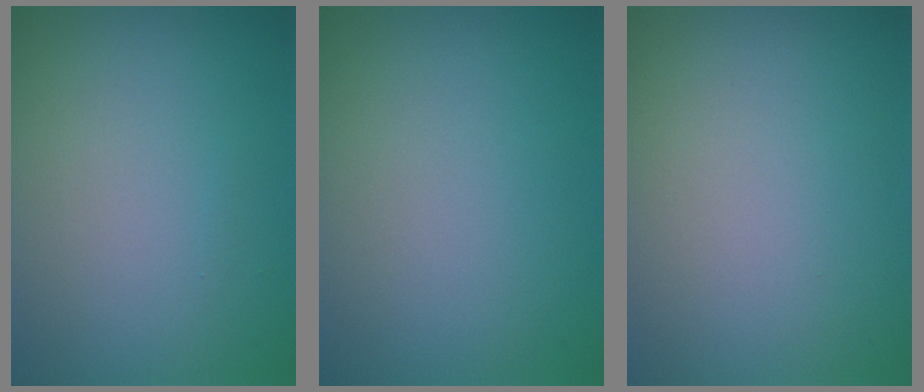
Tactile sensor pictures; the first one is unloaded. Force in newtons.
{"total": 0.0}
{"total": 0.0}